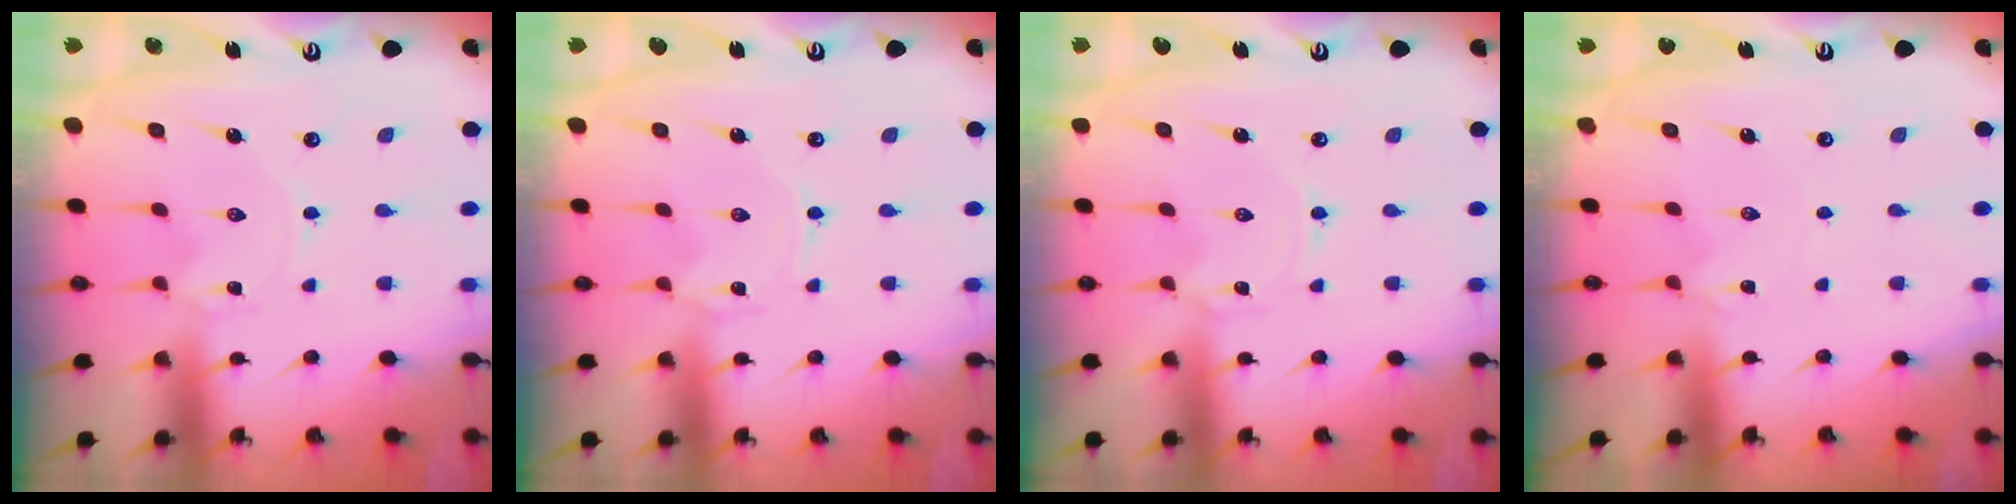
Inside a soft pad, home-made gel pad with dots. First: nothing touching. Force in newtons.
{"total": 0.0}
{"total": 0.0}
{"total": 2.5, "press": 2.5, "slide": 0.3}